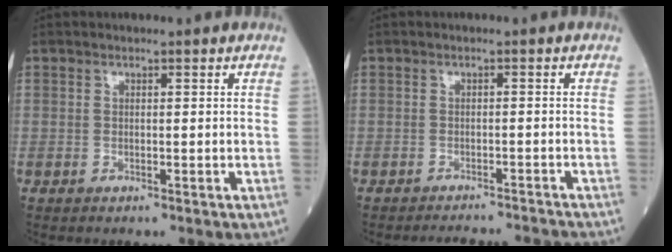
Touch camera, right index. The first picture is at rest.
{"total": 6.8, "force": [-6.7, 0.0, 0.7], "torque": [-0.007, -0.004, -0.083]}